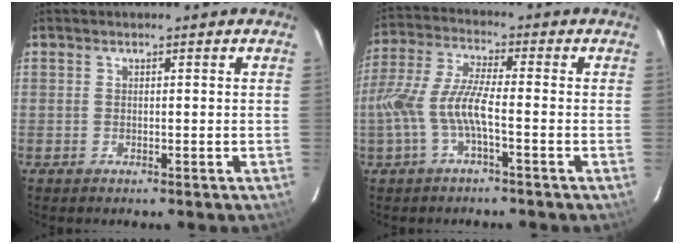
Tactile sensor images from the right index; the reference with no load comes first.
{"total": 9.4, "force": [-2.9, 1.6, 8.8], "torque": [-0.199, 0.001, -0.053]}